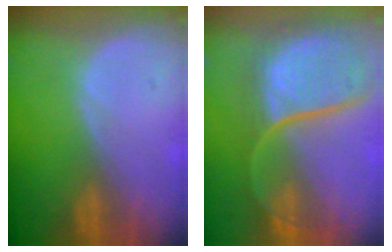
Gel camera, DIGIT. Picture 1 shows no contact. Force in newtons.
{"total": 12.1, "press": 9.8, "slide": 7.1}